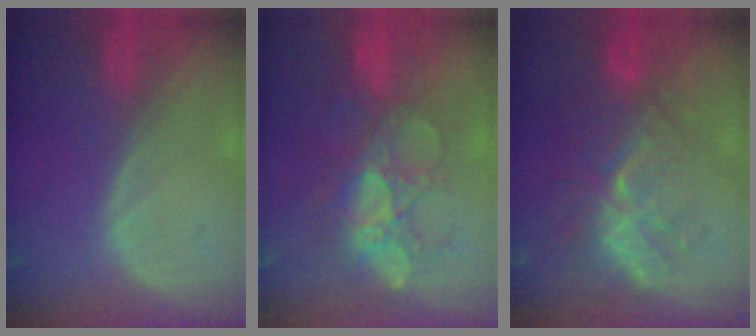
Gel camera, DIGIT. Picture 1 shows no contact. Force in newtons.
{"total": 8.9, "press": 8.7, "slide": 1.6}
{"total": 9.3, "press": 8.6, "slide": 3.4}